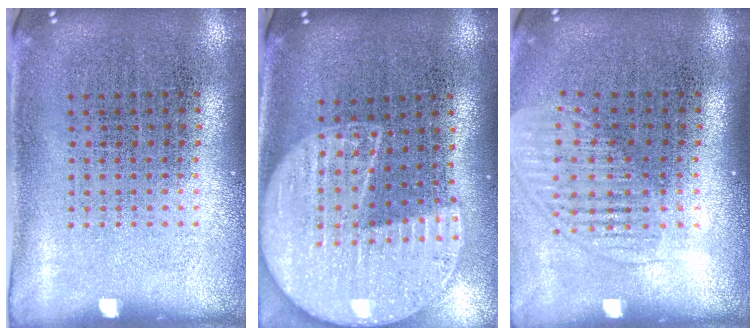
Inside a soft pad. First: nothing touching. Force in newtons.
{"total": 2.3, "press": 2.0, "slide": 1.1}
{"total": 1.5, "press": 1.3, "slide": 0.8}